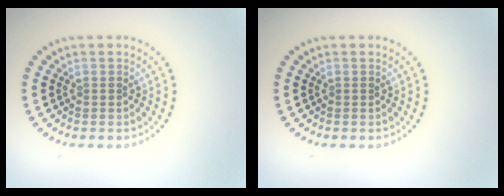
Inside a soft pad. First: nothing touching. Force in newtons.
{"total": 0.0}